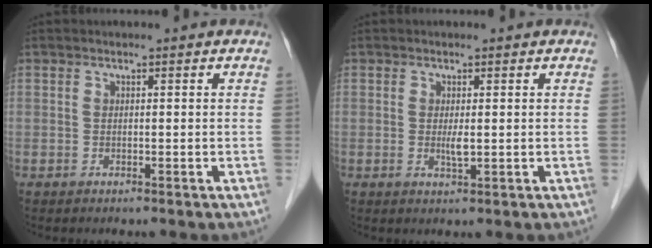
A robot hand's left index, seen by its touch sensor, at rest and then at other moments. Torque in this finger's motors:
{"motor_torque": [0.29, 0.18, 0.04, 0.02]}